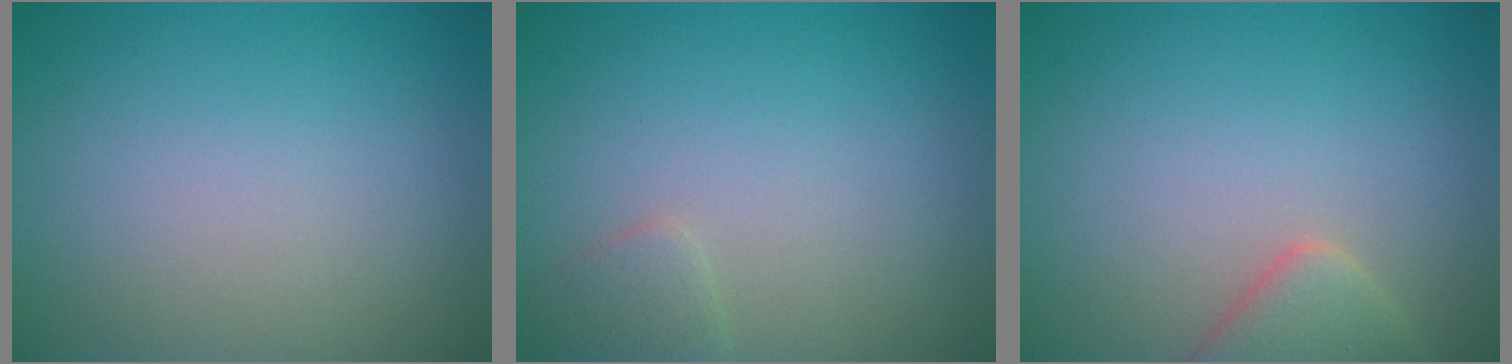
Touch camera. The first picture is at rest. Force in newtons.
{"total": 1.3, "press": 1.3, "slide": 0.0}
{"total": 3.0, "press": 2.9, "slide": 0.3}